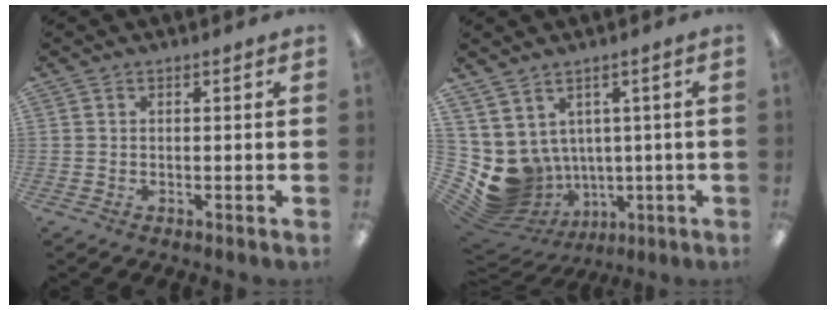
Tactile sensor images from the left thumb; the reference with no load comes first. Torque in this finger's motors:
{"motor_torque": [0.98, 1.04, 0.43, -0.42, 0.10]}